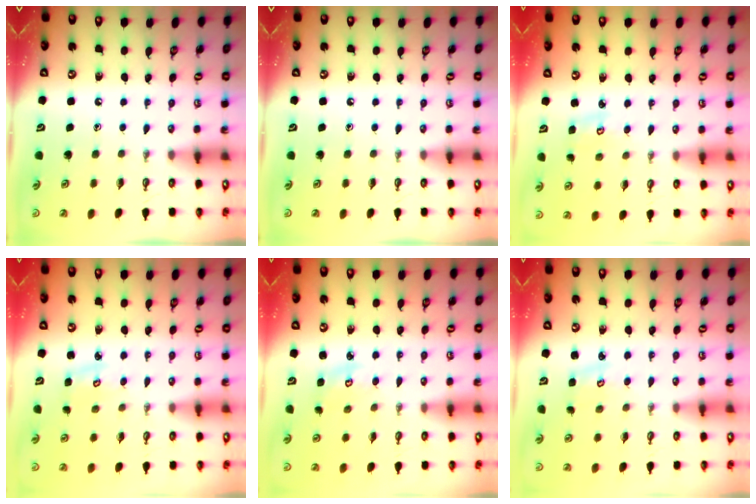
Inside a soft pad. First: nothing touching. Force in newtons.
{"total": 0.0}
{"total": 3.7, "press": 3.7, "slide": 0.3}
{"total": 2.8, "press": 2.8, "slide": 0.1}
{"total": 3.0, "press": 3.0, "slide": 0.2}
{"total": 3.0, "press": 3.0, "slide": 0.3}